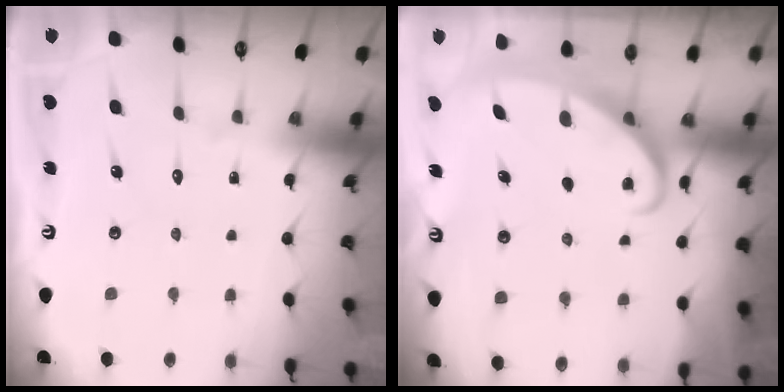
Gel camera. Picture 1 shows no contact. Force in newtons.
{"total": 2.7, "press": 2.6, "slide": 0.3}